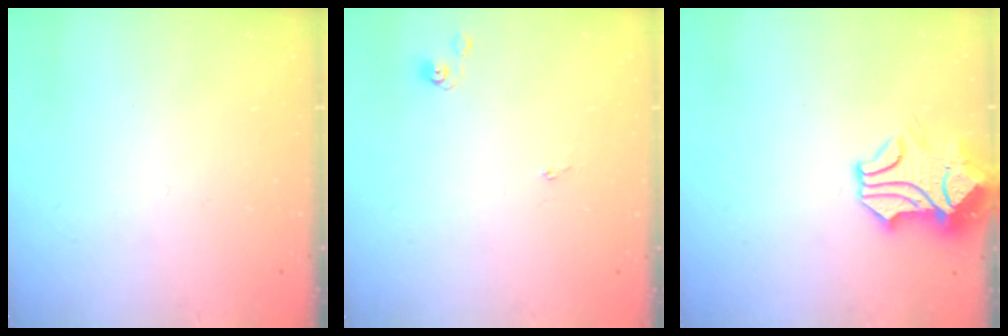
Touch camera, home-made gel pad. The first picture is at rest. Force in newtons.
{"total": 0.0}
{"total": 1.8, "press": 1.4, "slide": 1.1}